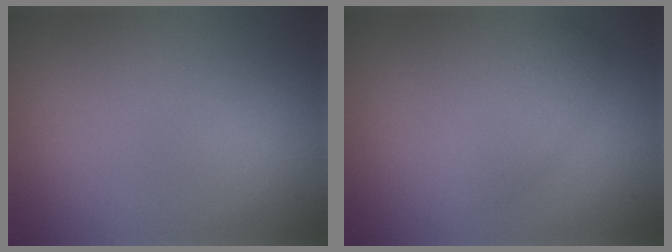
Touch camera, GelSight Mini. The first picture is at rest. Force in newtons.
{"total": 2.9, "press": 2.9, "slide": 0.2}